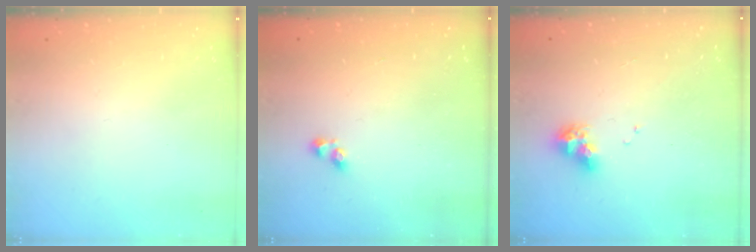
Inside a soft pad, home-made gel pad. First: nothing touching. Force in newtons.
{"total": 0.9, "press": 0.4, "slide": 0.8}
{"total": 8.3, "press": 8.3, "slide": 1.1}